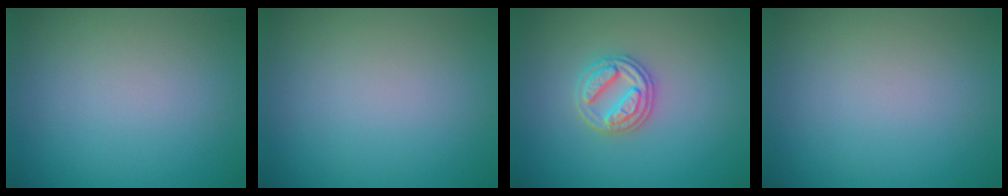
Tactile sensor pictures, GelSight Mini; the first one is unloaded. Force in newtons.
{"total": 0.0}
{"total": 3.0, "press": 2.8, "slide": 1.0}
{"total": 0.0}